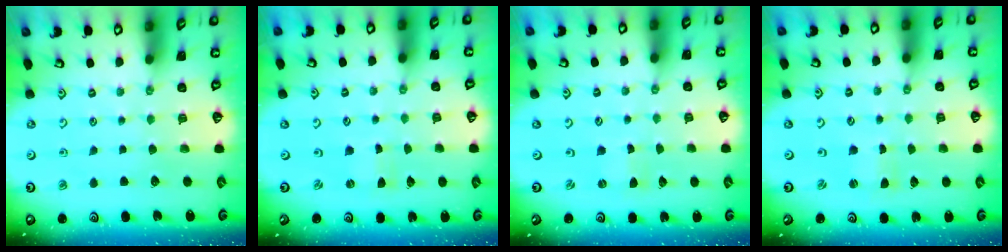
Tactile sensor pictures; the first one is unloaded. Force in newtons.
{"total": 0.0}
{"total": 0.0}
{"total": 0.0}